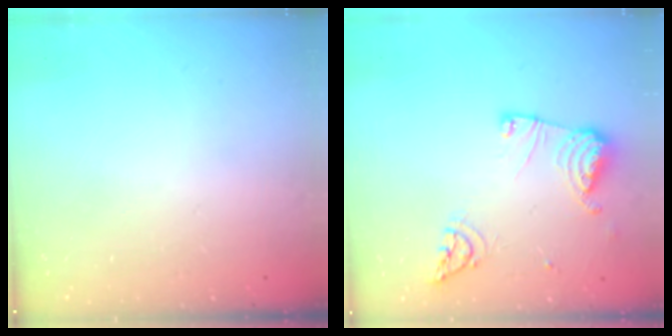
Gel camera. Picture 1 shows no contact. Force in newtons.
{"total": 12.6, "press": 12.5, "slide": 1.5}